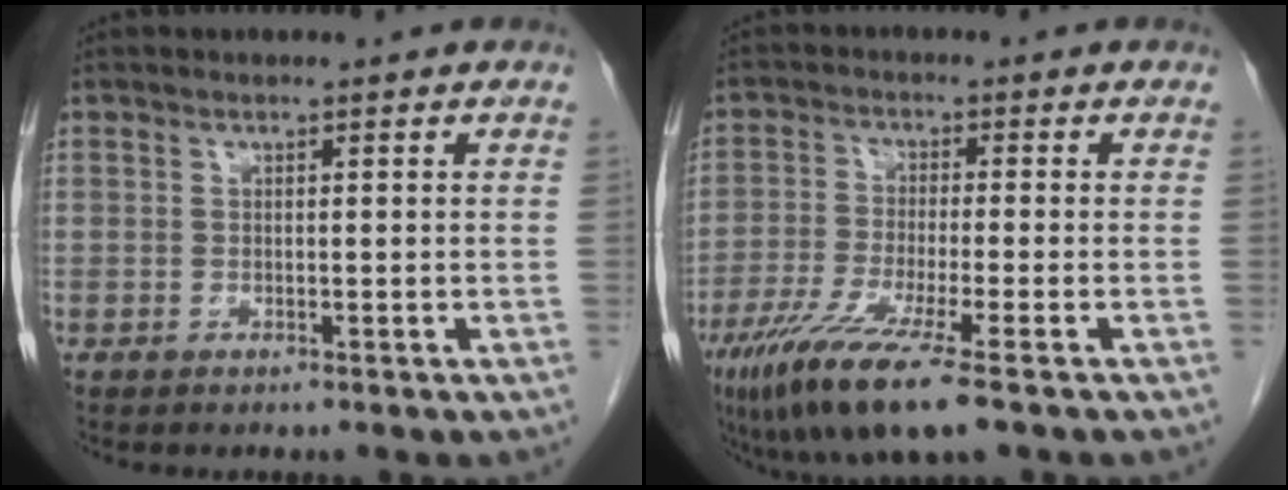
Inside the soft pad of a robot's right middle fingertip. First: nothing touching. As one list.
[{"total": 11.1, "force": [-6.8, 0.2, 8.8], "torque": [-0.170, -0.035, -0.118]}]